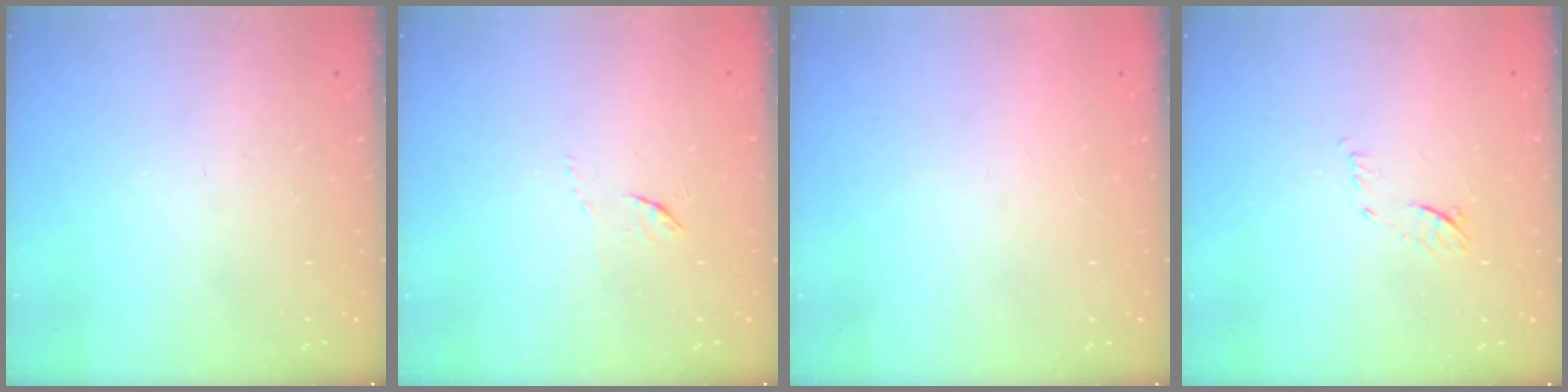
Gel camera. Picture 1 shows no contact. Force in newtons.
{"total": 3.7, "press": 3.7, "slide": 0.4}
{"total": 1.5, "press": 1.5, "slide": 0.1}
{"total": 8.0, "press": 7.9, "slide": 1.0}